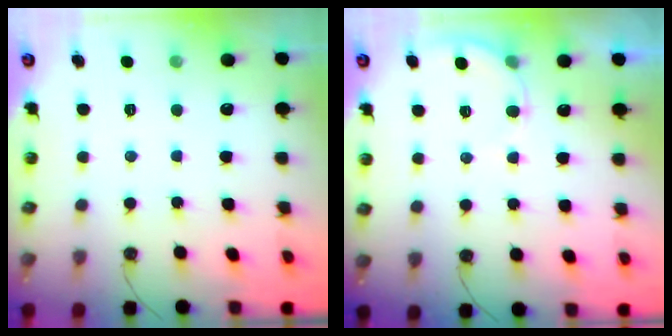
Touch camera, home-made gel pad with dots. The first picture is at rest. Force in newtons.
{"total": 5.2, "press": 5.2, "slide": 0.4}